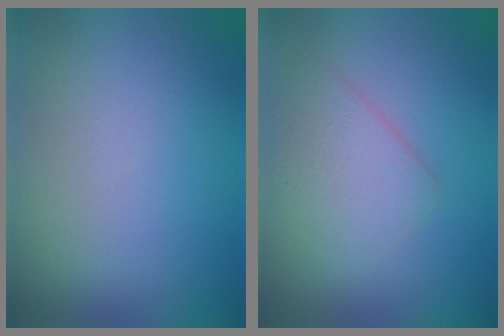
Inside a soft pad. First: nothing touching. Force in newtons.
{"total": 3.2, "press": 3.2, "slide": 0.2}